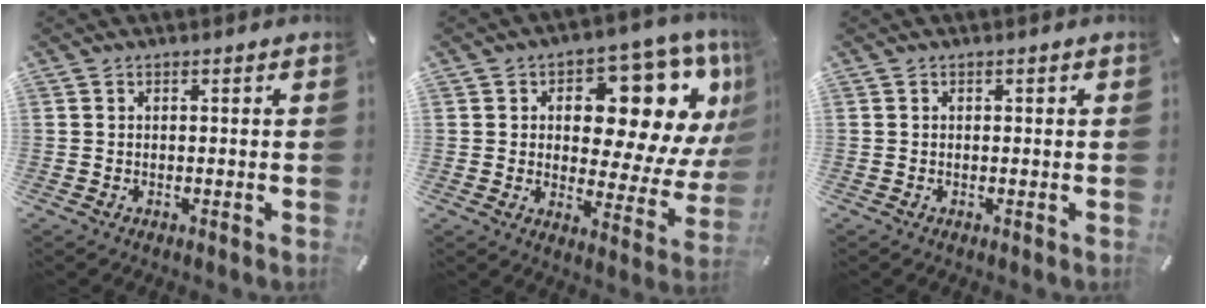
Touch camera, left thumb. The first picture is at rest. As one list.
[{"total": 17.8, "force": [8.8, 9.5, 12.2], "torque": [-0.144, -0.076, 0.140]}, {"total": 0.0}]